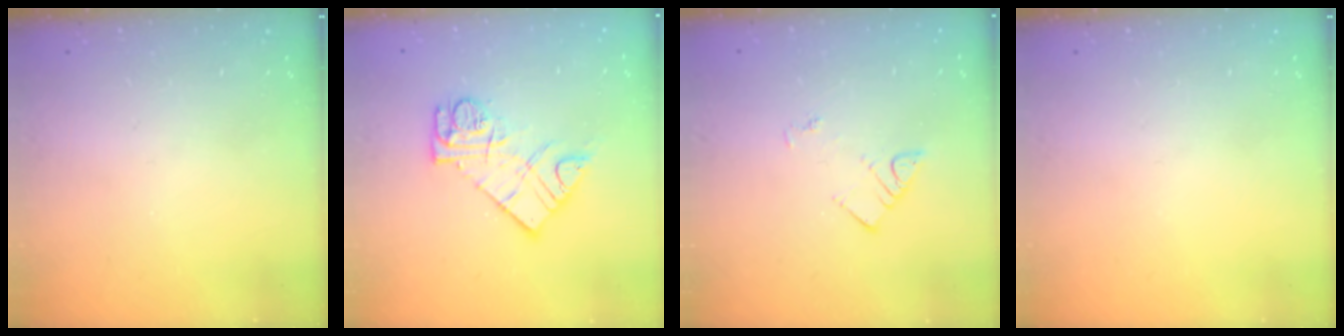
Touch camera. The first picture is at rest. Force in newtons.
{"total": 12.0, "press": 11.9, "slide": 1.1}
{"total": 3.5, "press": 3.5, "slide": 0.4}
{"total": 0.0}